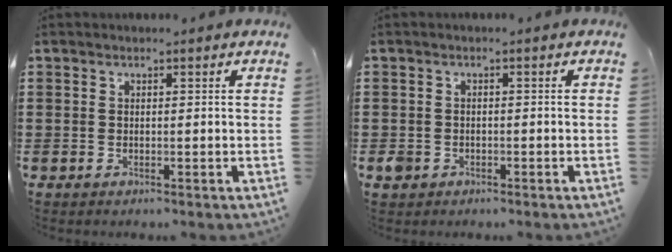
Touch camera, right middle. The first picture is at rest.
{"total": 1.4, "force": [-0.7, 1.2, 0.5], "torque": [-0.019, -0.001, -0.018]}